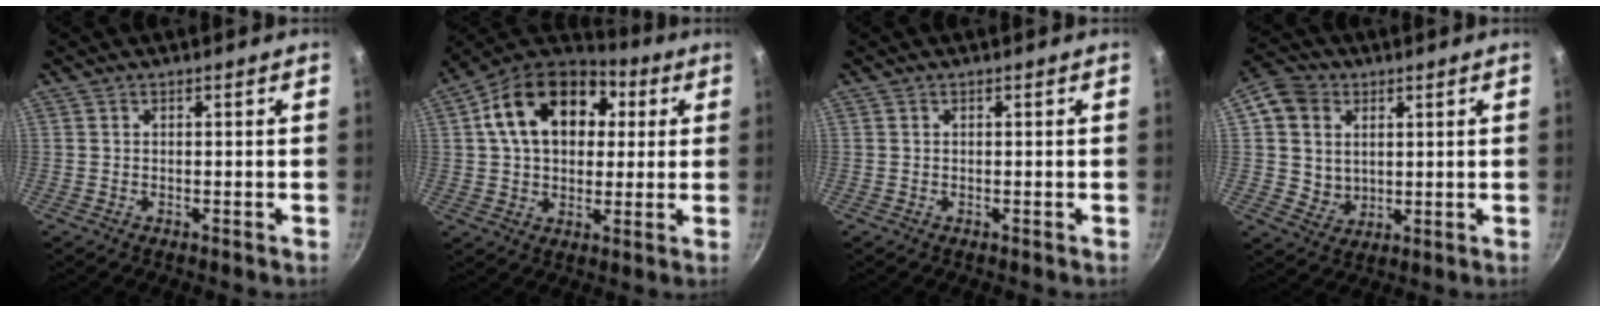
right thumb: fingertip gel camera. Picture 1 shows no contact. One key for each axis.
{"total": 19.8, "fx": 5.0, "fy": 13.9, "fz": 13.2, "tx": -0.201, "ty": 0.021, "tz": 0.069}
{"total": 0.0}
{"total": 9.5, "fx": 2.6, "fy": 8.2, "fz": 3.9, "tx": -0.032, "ty": -0.009, "tz": 0.049}